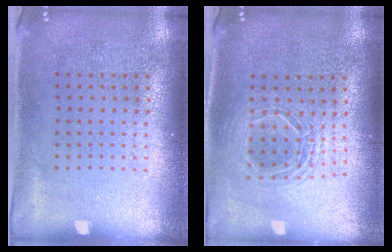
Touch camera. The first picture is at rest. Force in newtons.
{"total": 1.6, "press": 1.3, "slide": 0.9}